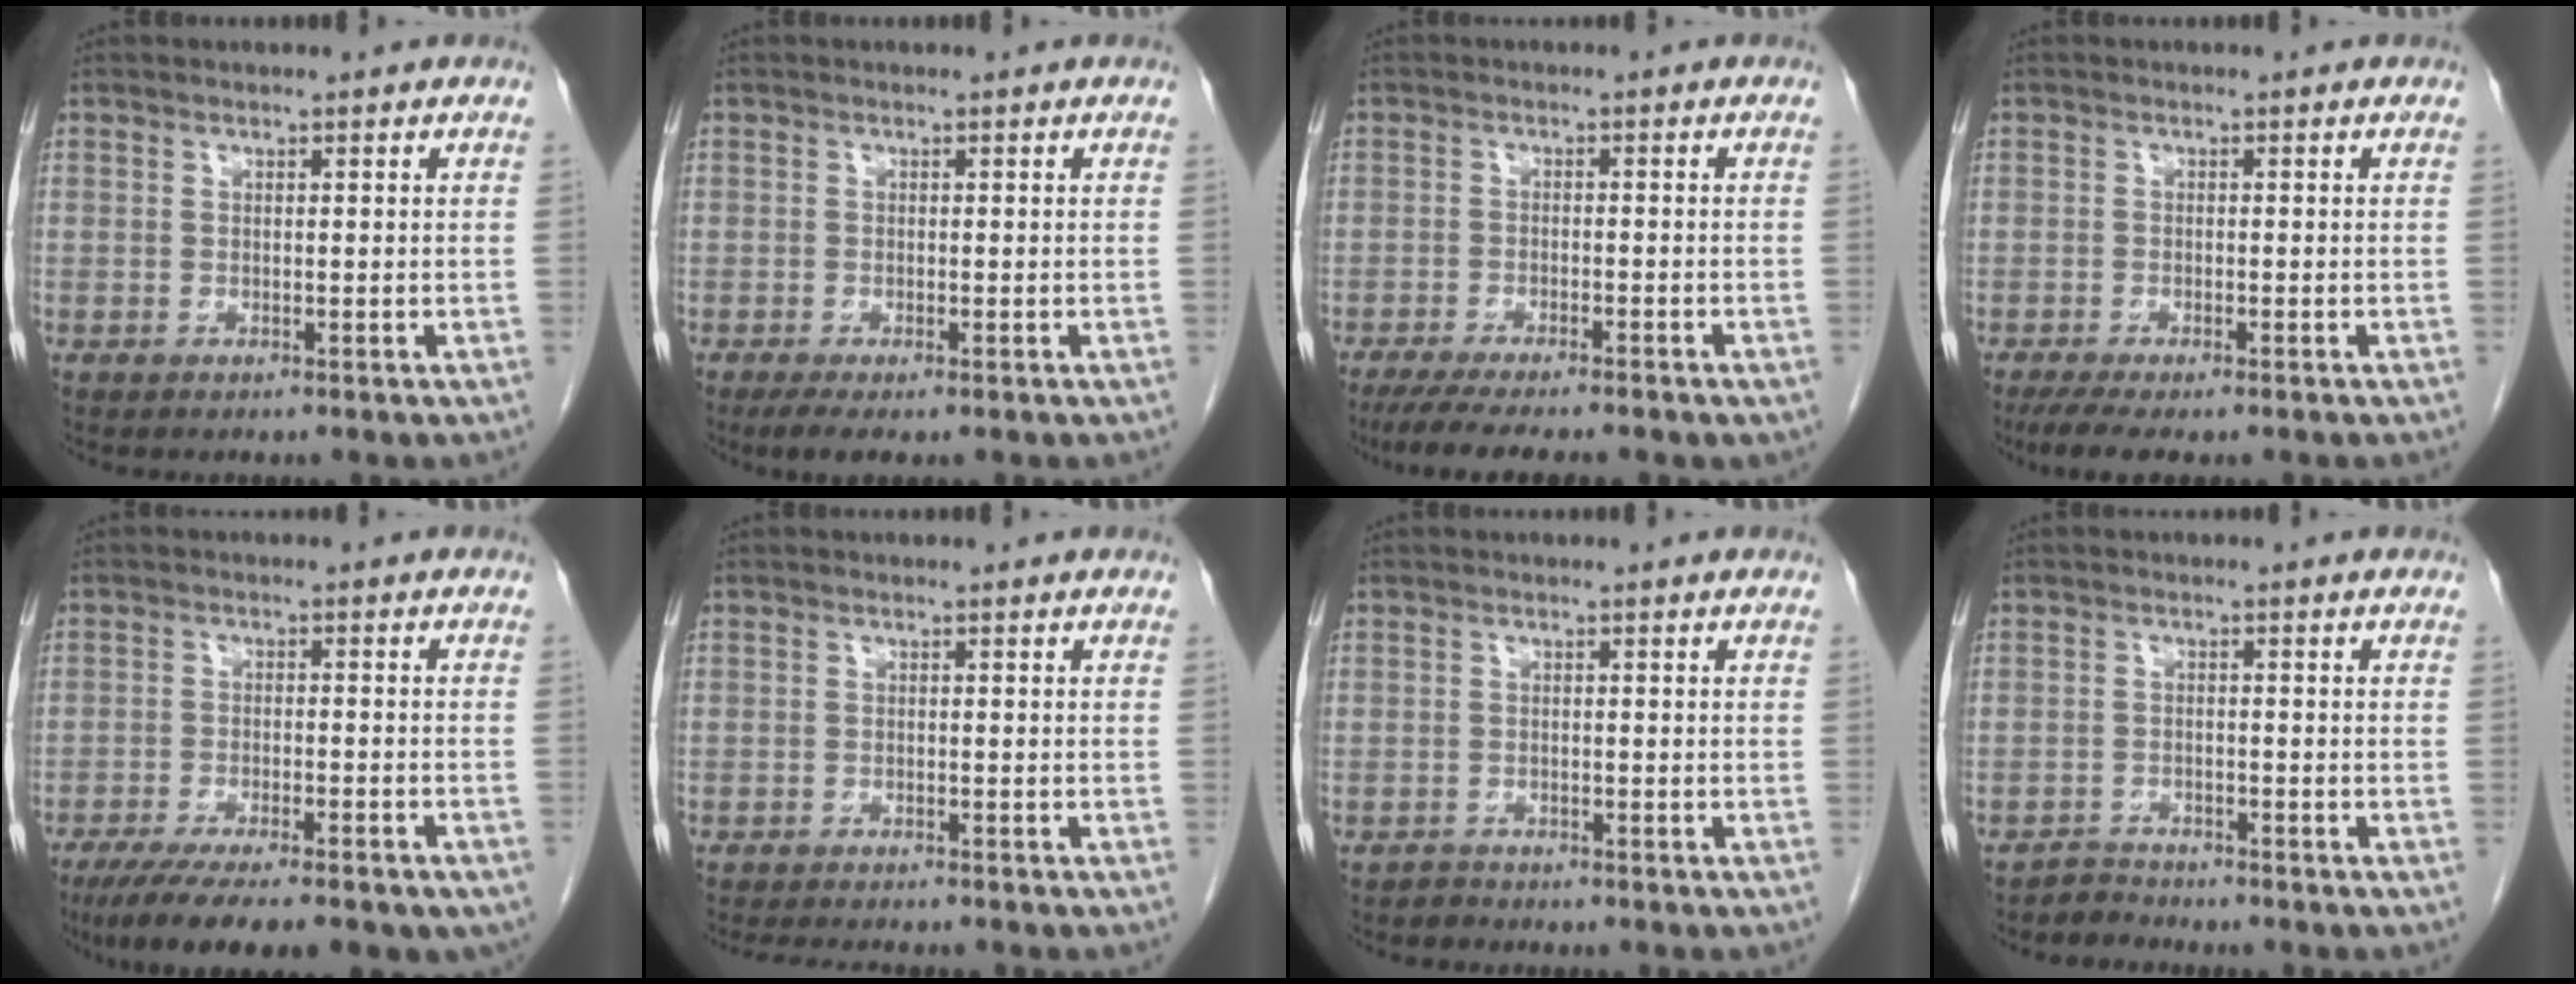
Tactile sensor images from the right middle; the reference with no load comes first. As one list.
[{"total": 2.9, "force": [-1.8, 0.8, 2.1], "torque": [-0.040, -0.009, -0.030]}, {"total": 11.7, "force": [-9.4, 2.4, 6.4], "torque": [-0.089, -0.010, -0.130]}, {"total": 5.2, "force": [-3.8, 1.2, 3.3], "torque": [-0.055, -0.014, -0.060]}, {"total": 17.2, "force": [-12.8, 4.5, 10.6], "torque": [-0.148, -0.024, -0.178]}, {"total": 5.9, "force": [-5.3, 1.0, 2.4], "torque": [-0.032, -0.010, -0.079]}, {"total": 1.0, "force": [-0.9, 0.3, -0.3], "torque": [0.001, -0.002, -0.018]}, {"total": 2.1, "force": [-1.9, 0.2, -0.9], "torque": [0.019, -0.006, -0.034]}]